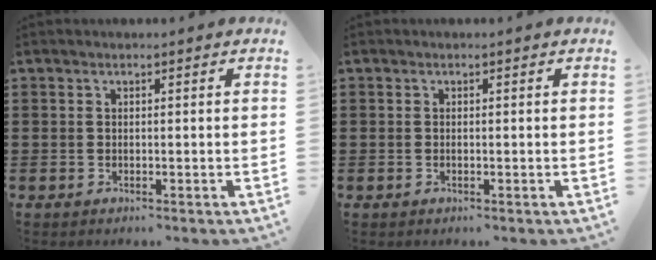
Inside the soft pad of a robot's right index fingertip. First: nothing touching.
{"total": 0.0}